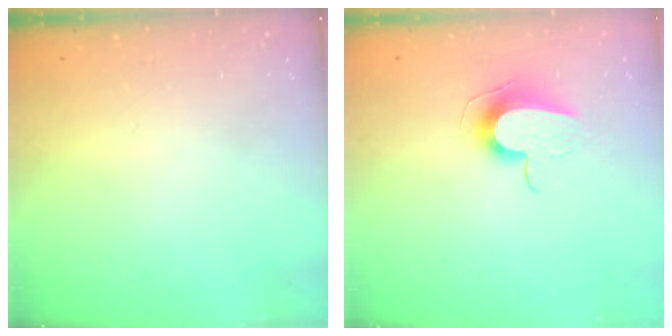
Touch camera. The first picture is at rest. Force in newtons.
{"total": 9.2, "press": 9.2, "slide": 0.5}